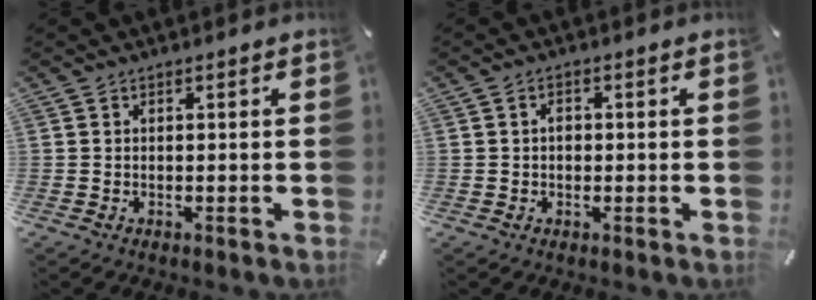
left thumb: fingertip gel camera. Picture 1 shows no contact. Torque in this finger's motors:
{"motor_torque": [0.00, -0.14, -0.28, -0.11, -0.07]}